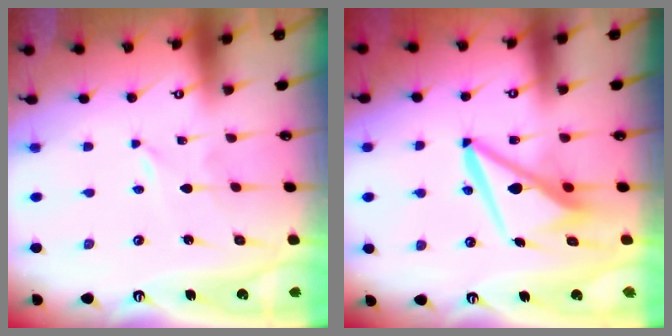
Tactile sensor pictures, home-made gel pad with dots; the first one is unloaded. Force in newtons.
{"total": 10.2, "press": 10.0, "slide": 1.6}